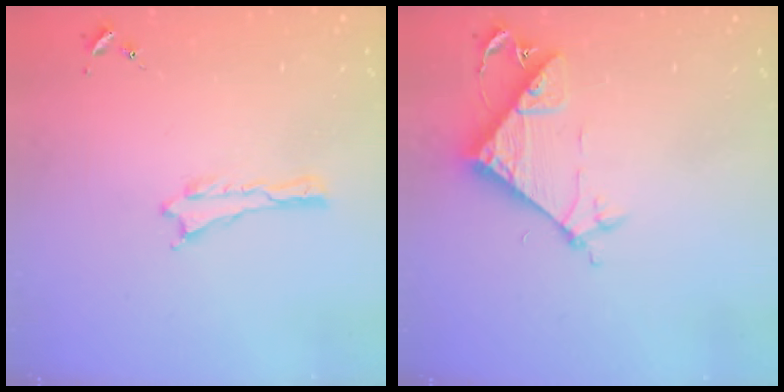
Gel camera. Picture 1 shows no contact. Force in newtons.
{"total": 8.7, "press": 8.7, "slide": 0.4}